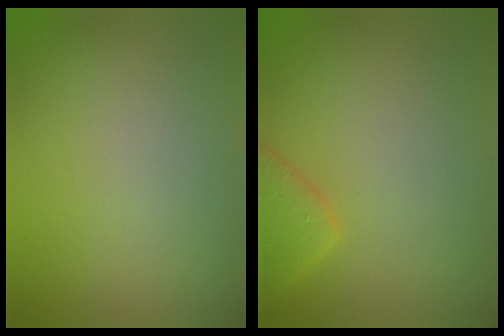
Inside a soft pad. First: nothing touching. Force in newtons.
{"total": 2.5, "press": 2.5, "slide": 0.4}